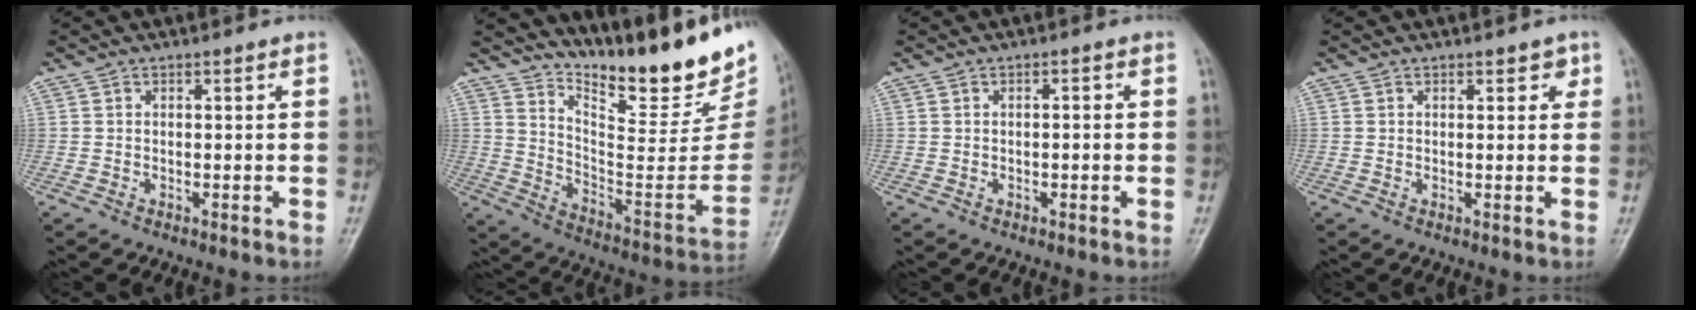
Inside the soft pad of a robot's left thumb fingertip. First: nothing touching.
{"total": 22.8, "force": [18.9, 5.6, 11.5], "torque": [-0.134, -0.138, 0.285]}
{"total": 1.3, "force": [-0.1, 0.6, 1.2], "torque": [-0.017, 0.004, -0.002]}
{"total": 1.9, "force": [1.0, 1.1, 1.2], "torque": [0.000, -0.002, 0.011]}